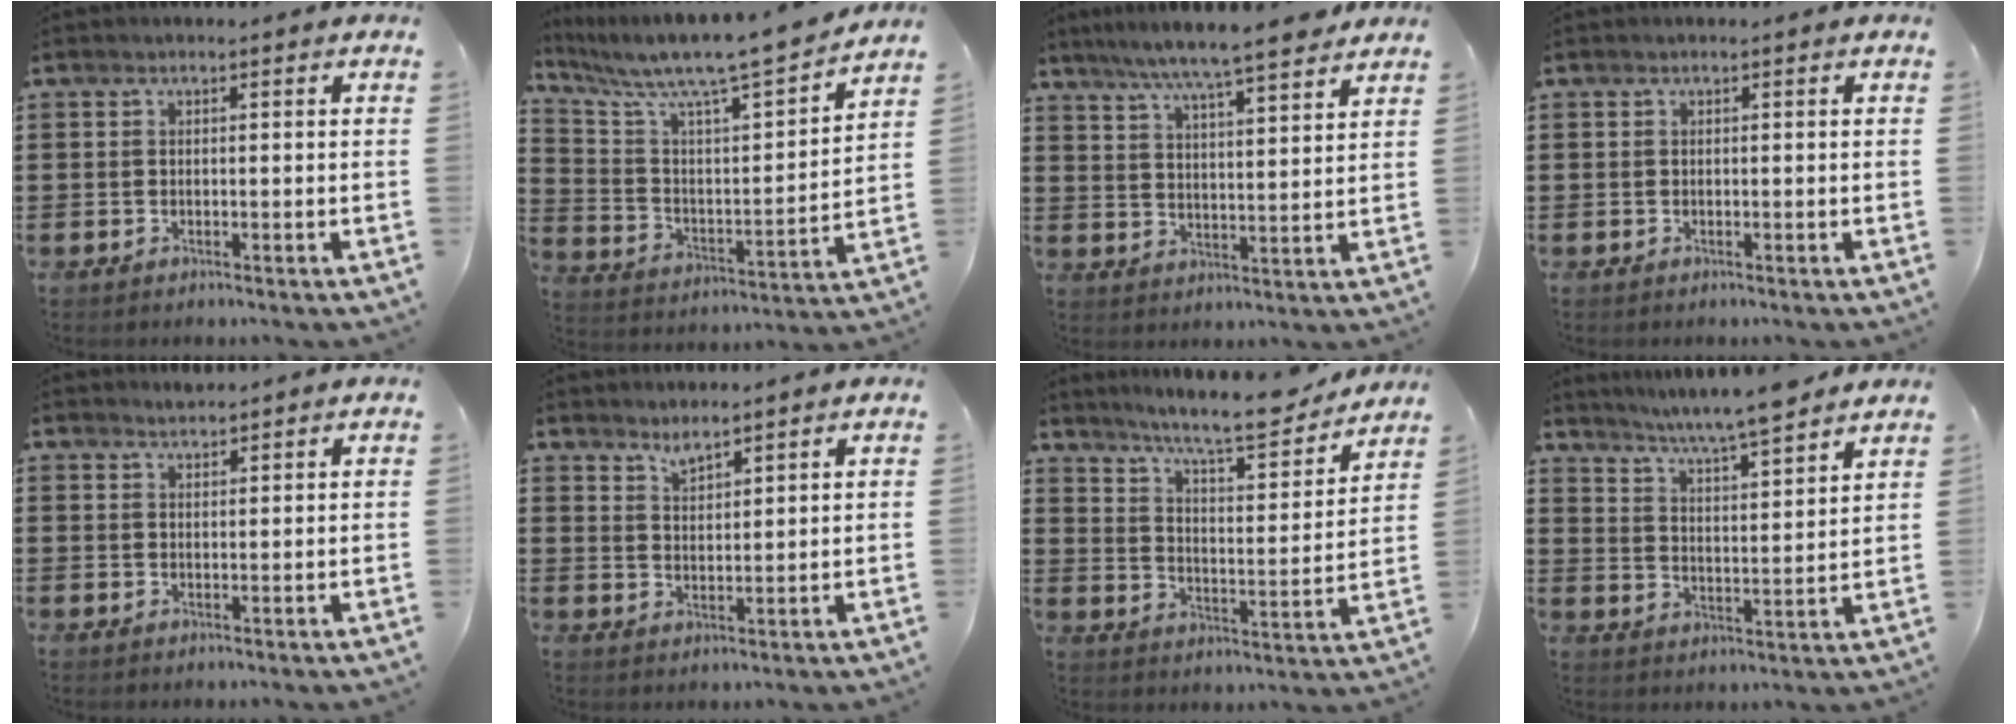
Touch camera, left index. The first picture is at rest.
{"total": 8.5, "force": [7.6, 0.2, 3.9], "torque": [-0.111, -0.065, 0.121]}
{"total": 6.9, "force": [6.2, -0.2, 3.2], "torque": [-0.084, -0.030, 0.105]}
{"total": 0.0}
{"total": 1.3, "force": [1.3, 0.0, 0.0], "torque": [-0.002, 0.001, 0.025]}
{"total": 2.4, "force": [2.4, 0.1, 0.3], "torque": [-0.011, -0.004, 0.045]}
{"total": 10.1, "force": [8.9, 0.8, 4.7], "torque": [-0.099, -0.059, 0.146]}
{"total": 6.2, "force": [5.8, -0.8, 1.9], "torque": [-0.061, -0.043, 0.096]}